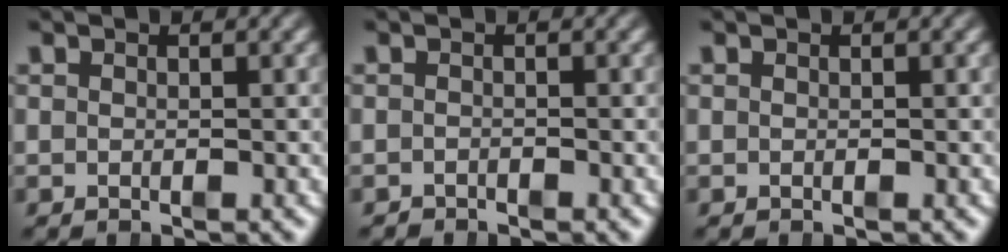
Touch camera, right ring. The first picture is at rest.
{"total": 1.0, "force": [-0.9, -0.3, -0.2], "torque": [0.003, -0.010, -0.011]}
{"total": 0.0}